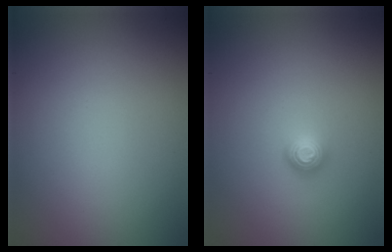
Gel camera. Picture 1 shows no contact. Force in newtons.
{"total": 1.1, "press": 1.1, "slide": 0.1}